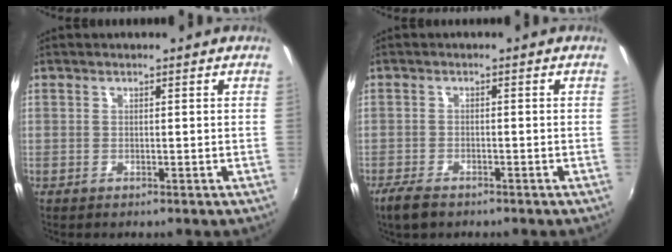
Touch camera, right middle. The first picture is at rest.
{"total": 4.1, "force": [-3.1, 1.5, 2.1], "torque": [-0.061, -0.012, -0.062]}